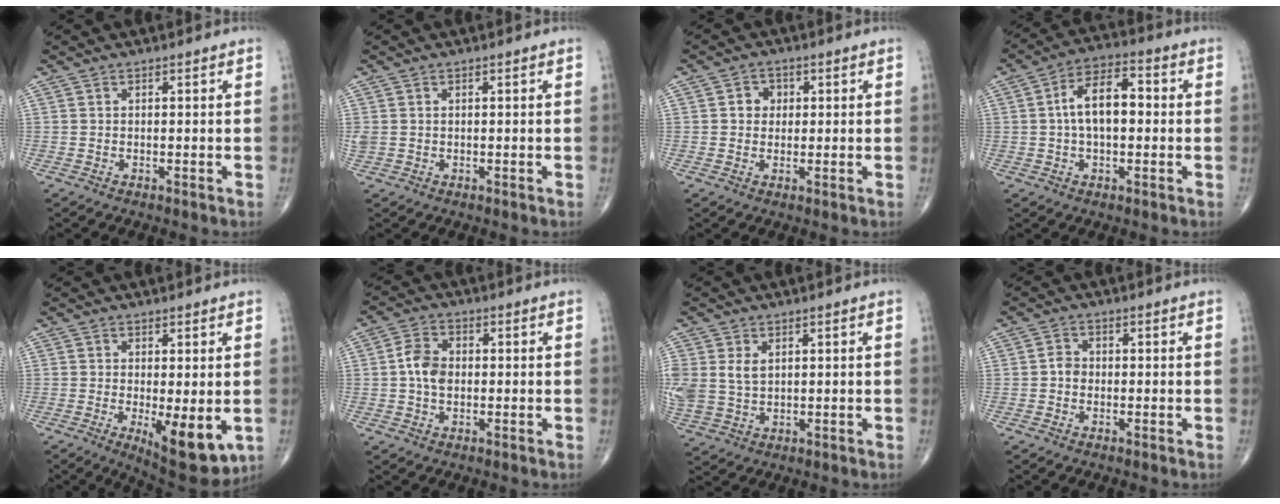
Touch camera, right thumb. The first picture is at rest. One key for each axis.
{"total": 1.8, "fx": 0.1, "fy": 1.5, "fz": 1.0, "tx": -0.036, "ty": 0.007, "tz": 0.008}
{"total": 3.3, "fx": 0.6, "fy": 2.9, "fz": 1.4, "tx": -0.001, "ty": 0.004, "tz": 0.004}
{"total": 9.0, "fx": 0.4, "fy": 4.8, "fz": 7.6, "tx": -0.127, "ty": 0.023, "tz": -0.002}
{"total": 10.0, "fx": -2.2, "fy": 3.7, "fz": 9.0, "tx": -0.122, "ty": -0.025, "tz": -0.022}
{"total": 5.5, "fx": -0.1, "fy": 3.8, "fz": 3.9, "tx": -0.070, "ty": 0.011, "tz": -0.007}
{"total": 8.5, "fx": 1.8, "fy": 6.2, "fz": 5.6, "tx": -0.141, "ty": -0.005, "tz": 0.049}
{"total": 2.1, "fx": -0.4, "fy": 1.8, "fz": 1.0, "tx": -0.006, "ty": 0.008, "tz": -0.011}